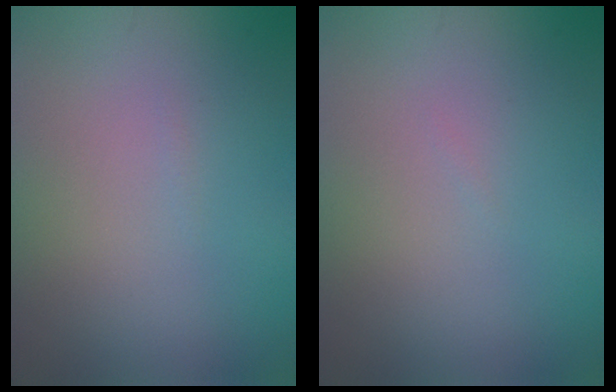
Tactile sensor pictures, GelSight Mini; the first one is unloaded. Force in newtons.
{"total": 0.0}